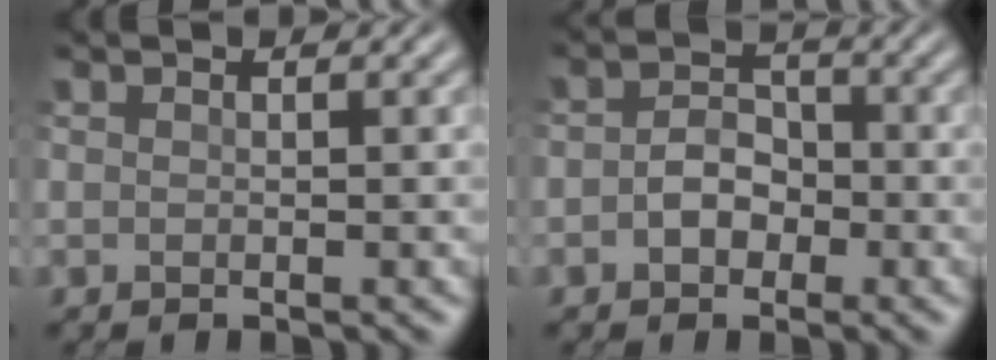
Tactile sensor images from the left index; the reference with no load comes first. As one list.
[{"total": 2.8, "force": [-0.8, 2.1, 1.7], "torque": [-0.030, 0.001, -0.020]}]